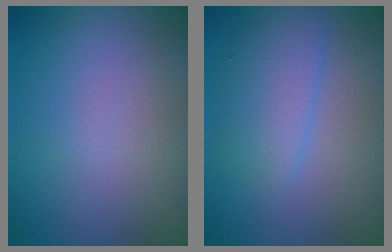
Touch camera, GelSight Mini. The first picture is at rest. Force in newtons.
{"total": 2.8, "press": 2.8, "slide": 0.1}